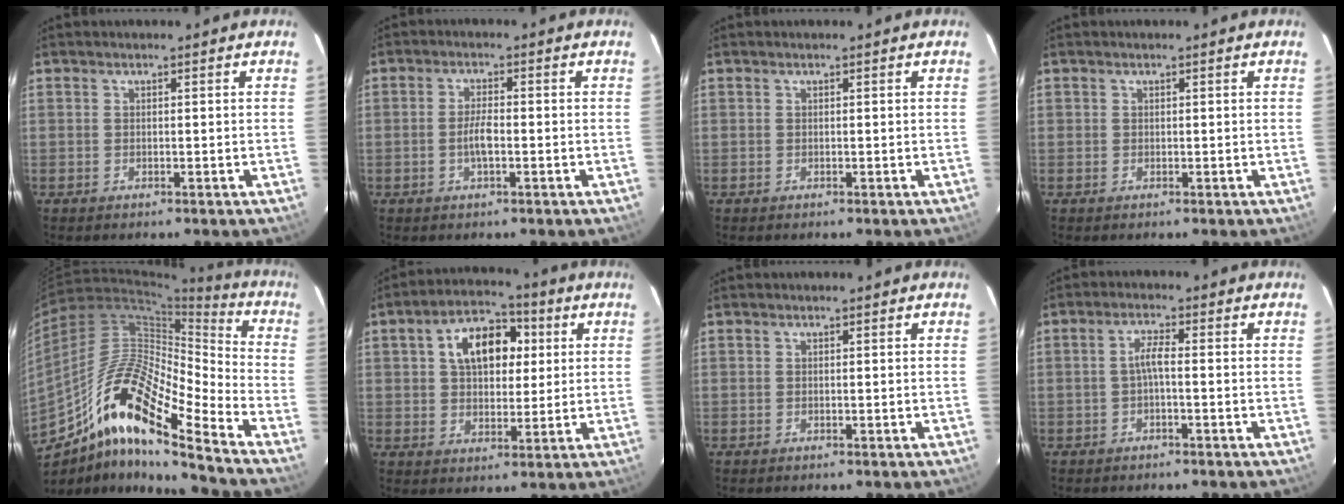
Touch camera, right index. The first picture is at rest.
{"total": 3.3, "force": [-0.9, 0.9, 3.1], "torque": [-0.061, 0.002, -0.018]}
{"total": 0.0}
{"total": 0.0}
{"total": 18.4, "force": [-11.5, 3.1, 14.0], "torque": [-0.250, -0.005, -0.228]}
{"total": 11.2, "force": [3.1, 7.1, 8.2], "torque": [-0.138, 0.038, 0.051]}
{"total": 0.0}
{"total": 2.4, "force": [-0.7, 0.2, 2.3], "torque": [-0.047, 0.006, -0.014]}